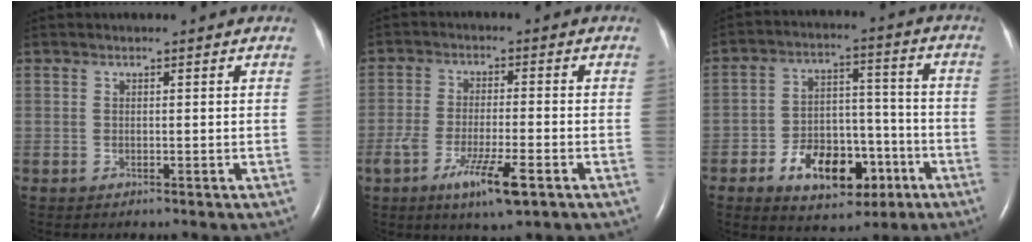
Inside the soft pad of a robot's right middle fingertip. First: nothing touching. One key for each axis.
{"total": 8.3, "fx": -4.3, "fy": 1.1, "fz": 7.0, "tx": -0.130, "ty": -0.018, "tz": -0.070}
{"total": 12.5, "fx": -5.9, "fy": 7.1, "fz": 8.5, "tx": -0.137, "ty": 0.022, "tz": -0.083}